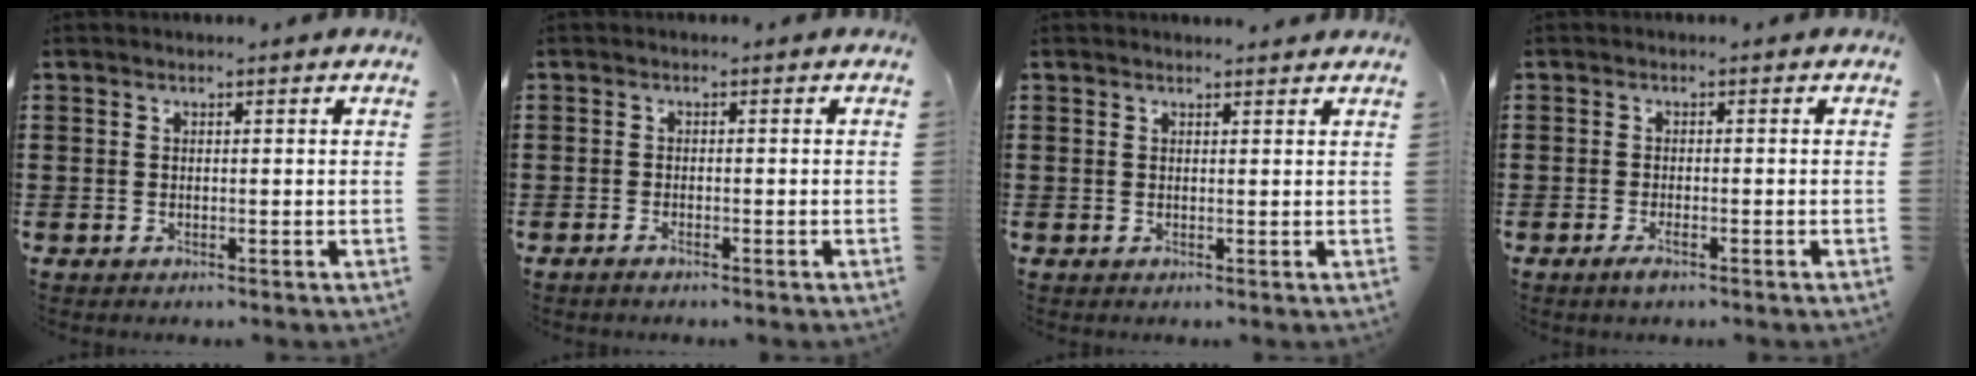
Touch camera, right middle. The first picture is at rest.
{"total": 0.8, "force": [-0.6, 0.1, 0.4], "torque": [-0.010, -0.004, -0.011]}
{"total": 0.8, "force": [0.8, 0.1, 0.2], "torque": [0.003, -0.004, 0.014]}
{"total": 1.6, "force": [-0.8, 0.3, 1.3], "torque": [-0.023, -0.002, -0.015]}